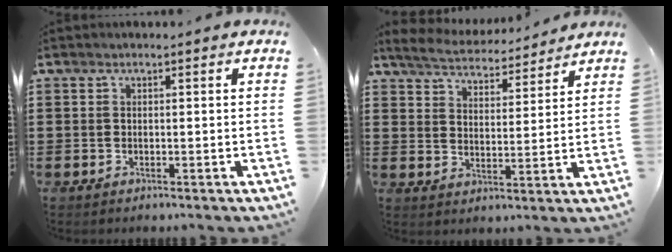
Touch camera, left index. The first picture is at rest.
{"total": 4.8, "force": [4.8, 0.1, 0.6], "torque": [-0.038, -0.033, 0.080]}